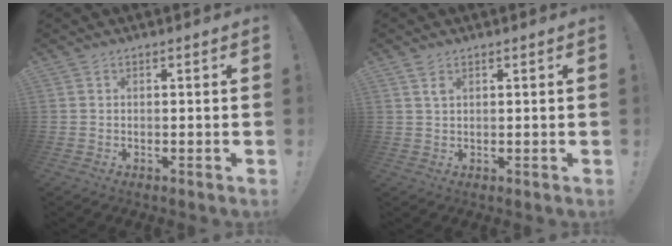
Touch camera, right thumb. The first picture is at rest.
{"total": 2.0, "force": [1.1, 0.8, 1.4], "torque": [-0.024, 0.001, 0.019]}